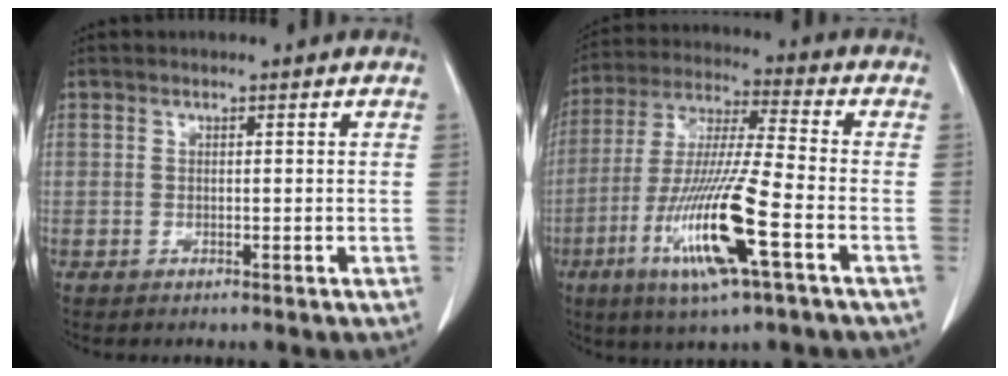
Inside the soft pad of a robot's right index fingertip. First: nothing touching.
{"total": 15.9, "force": [-6.1, 0.5, 14.6], "torque": [-0.298, -0.022, -0.115]}